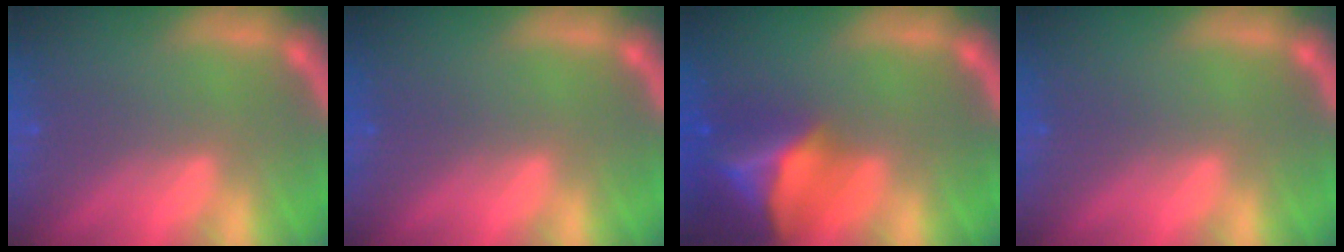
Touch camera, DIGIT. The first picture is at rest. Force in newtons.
{"total": 0.0}
{"total": 9.4}
{"total": 0.0}